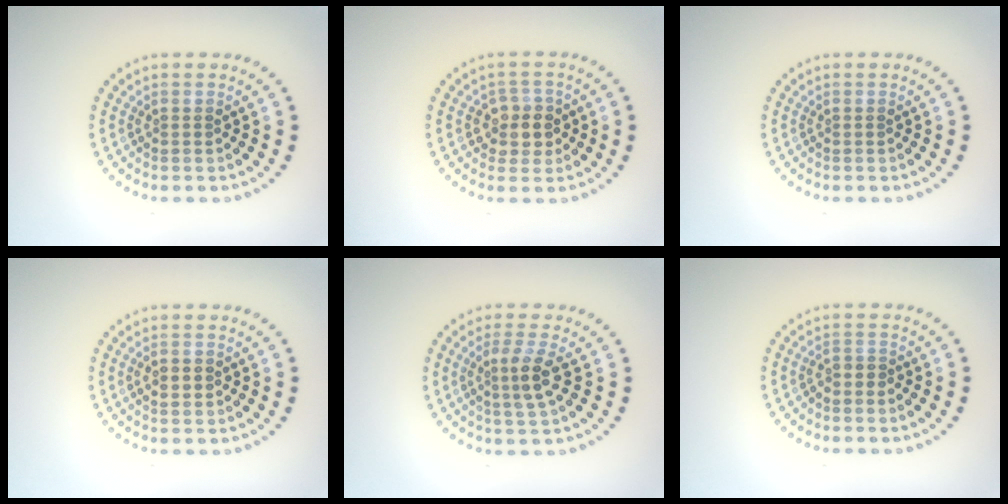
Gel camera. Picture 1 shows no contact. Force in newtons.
{"total": 2.6, "press": 2.4, "slide": 1.1}
{"total": 0.0}
{"total": 2.0, "press": 2.0, "slide": 0.0}
{"total": 2.8, "press": 2.5, "slide": 1.2}
{"total": 0.8, "press": 0.5, "slide": 0.6}